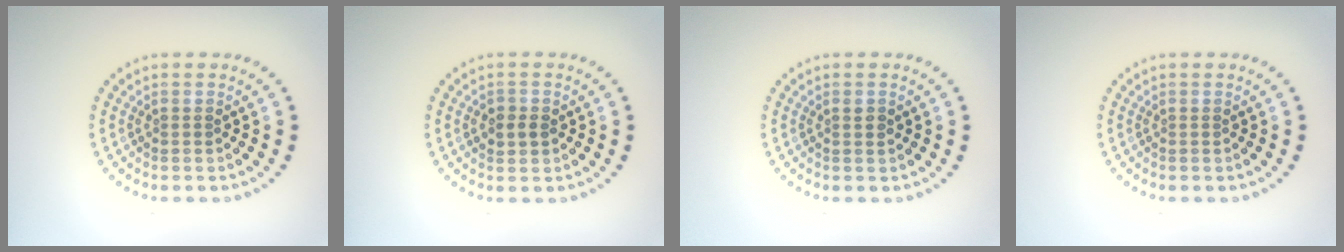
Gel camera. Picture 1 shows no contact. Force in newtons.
{"total": 1.6, "press": 1.6, "slide": 0.3}
{"total": 0.8, "press": 0.8, "slide": 0.3}
{"total": 0.0}